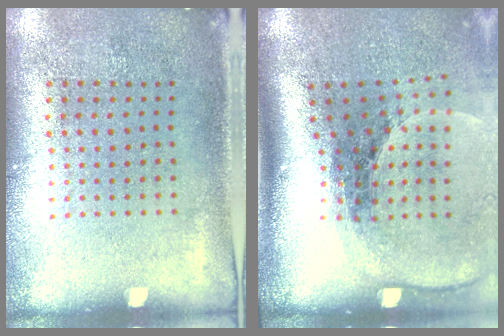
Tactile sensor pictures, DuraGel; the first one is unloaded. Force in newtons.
{"total": 2.6, "press": 1.8, "slide": 1.8}